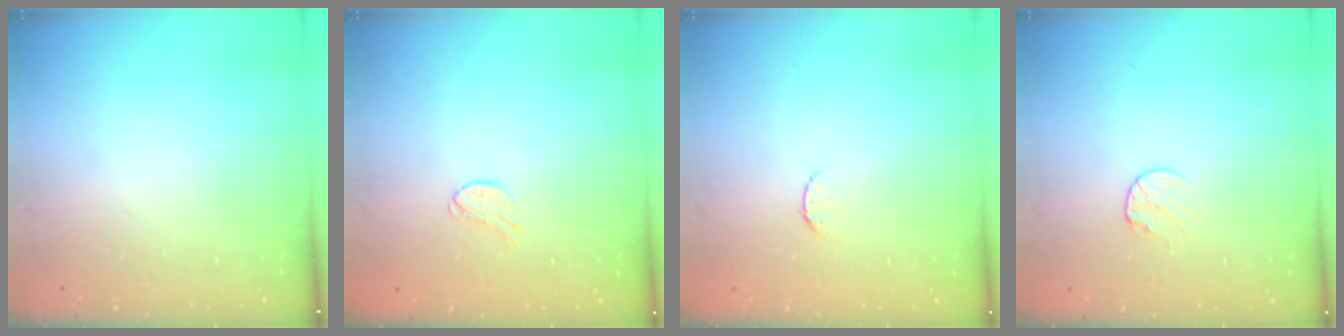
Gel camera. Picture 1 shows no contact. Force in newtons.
{"total": 6.7, "press": 6.7, "slide": 0.5}
{"total": 4.8, "press": 4.8, "slide": 0.5}
{"total": 6.0, "press": 6.0, "slide": 0.6}